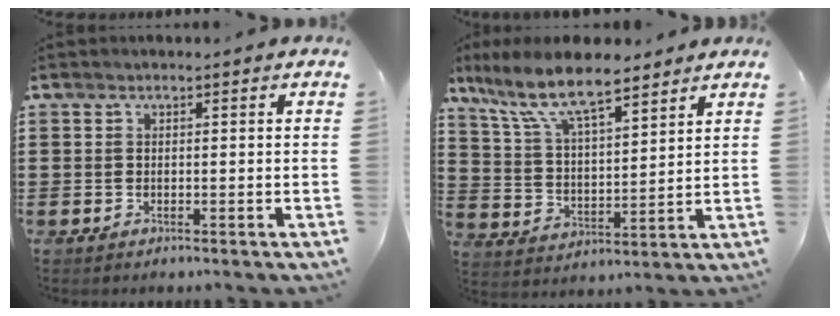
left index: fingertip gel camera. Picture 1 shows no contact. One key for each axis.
{"total": 10.1, "fx": 7.8, "fy": 2.5, "fz": 5.9, "tx": -0.141, "ty": -0.025, "tz": 0.136}